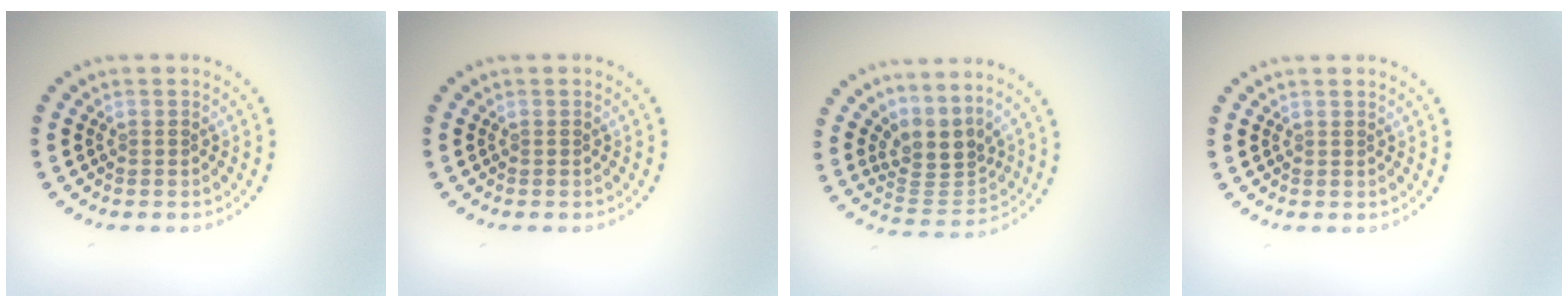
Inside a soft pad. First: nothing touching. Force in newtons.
{"total": 0.0}
{"total": 3.5, "press": 2.6, "slide": 2.4}
{"total": 0.0}